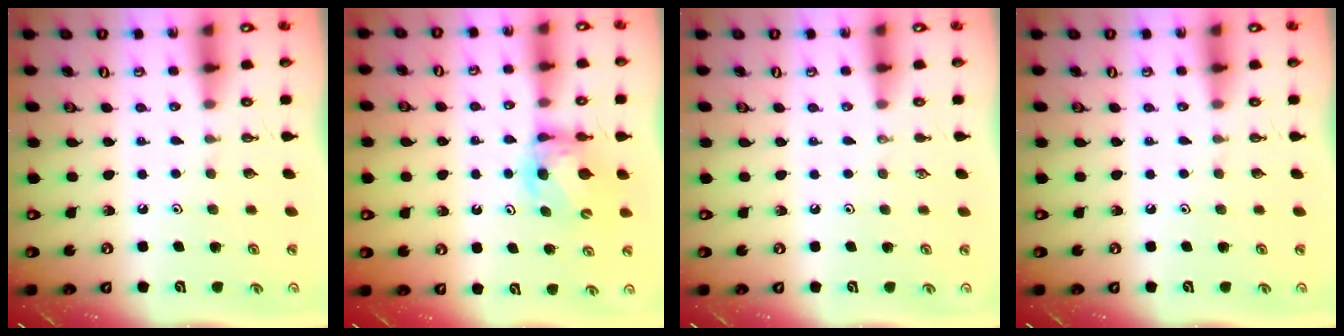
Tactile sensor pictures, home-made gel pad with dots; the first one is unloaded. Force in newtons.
{"total": 6.1, "press": 6.1, "slide": 0.3}
{"total": 0.0}
{"total": 0.0}